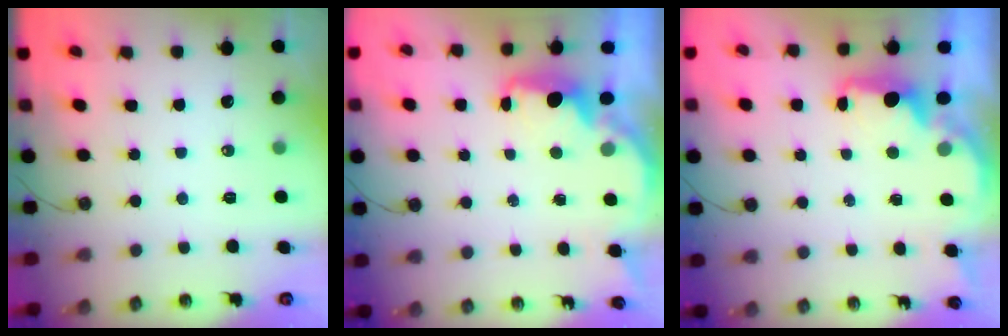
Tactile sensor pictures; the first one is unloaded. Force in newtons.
{"total": 2.6, "press": 2.5, "slide": 0.8}
{"total": 2.3, "press": 2.1, "slide": 0.8}